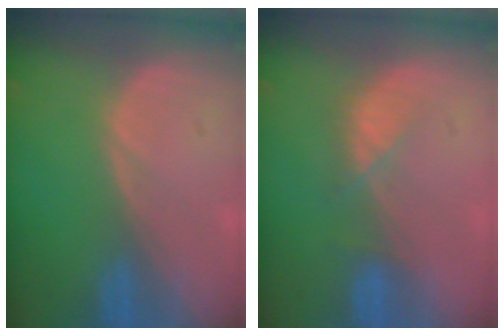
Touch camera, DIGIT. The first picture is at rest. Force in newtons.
{"total": 2.9, "press": 2.9, "slide": 0.7}